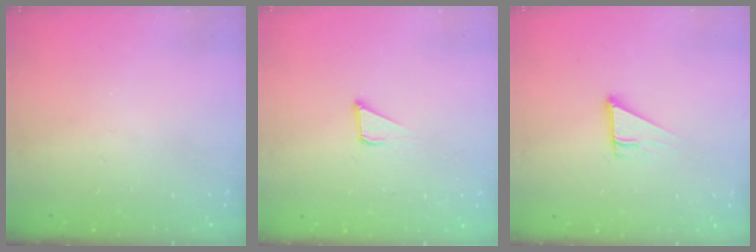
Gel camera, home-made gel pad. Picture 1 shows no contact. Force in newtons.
{"total": 2.1, "press": 2.1, "slide": 0.1}
{"total": 4.2, "press": 4.2, "slide": 0.3}